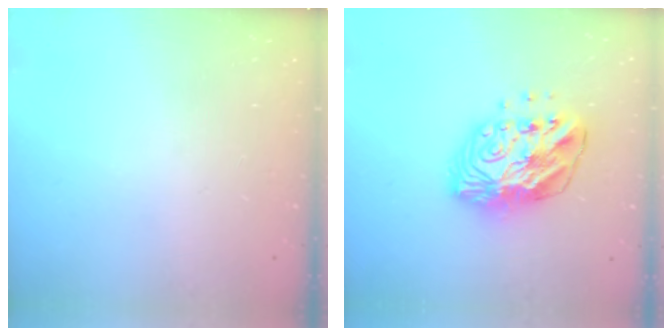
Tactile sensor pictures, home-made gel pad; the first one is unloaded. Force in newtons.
{"total": 14.1, "press": 14.0, "slide": 1.1}